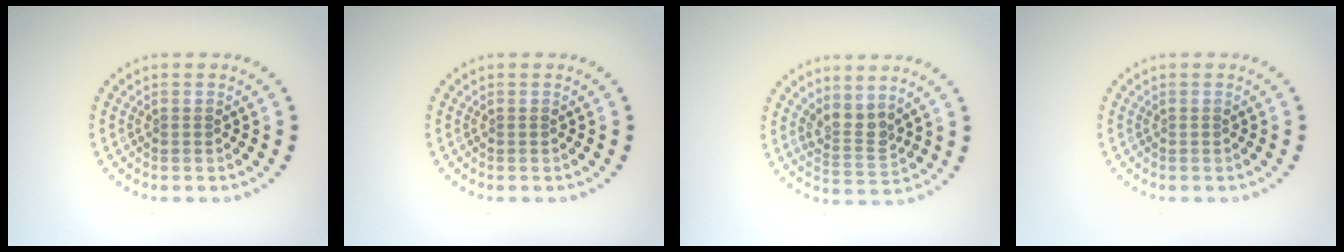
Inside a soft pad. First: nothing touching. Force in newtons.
{"total": 0.0}
{"total": 2.5, "press": 1.8, "slide": 1.7}
{"total": 0.0}